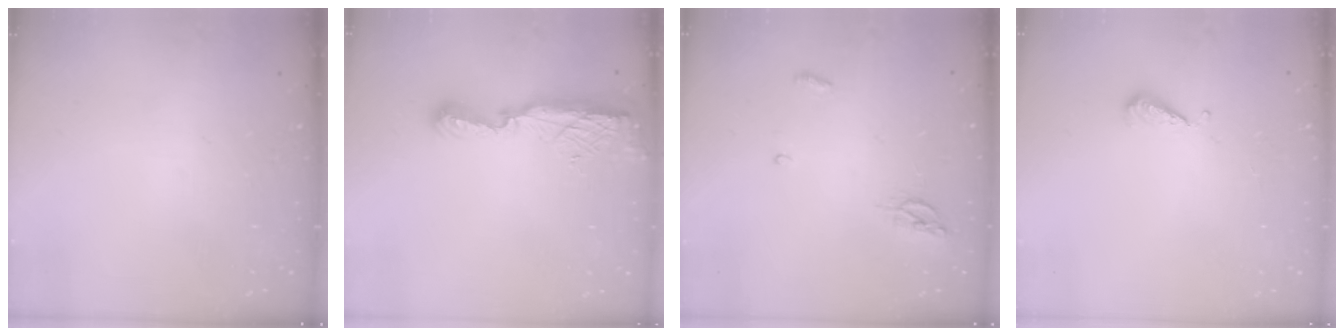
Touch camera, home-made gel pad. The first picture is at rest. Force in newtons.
{"total": 9.0, "press": 9.0, "slide": 0.8}
{"total": 4.5, "press": 4.3, "slide": 1.2}
{"total": 4.8, "press": 4.7, "slide": 0.9}